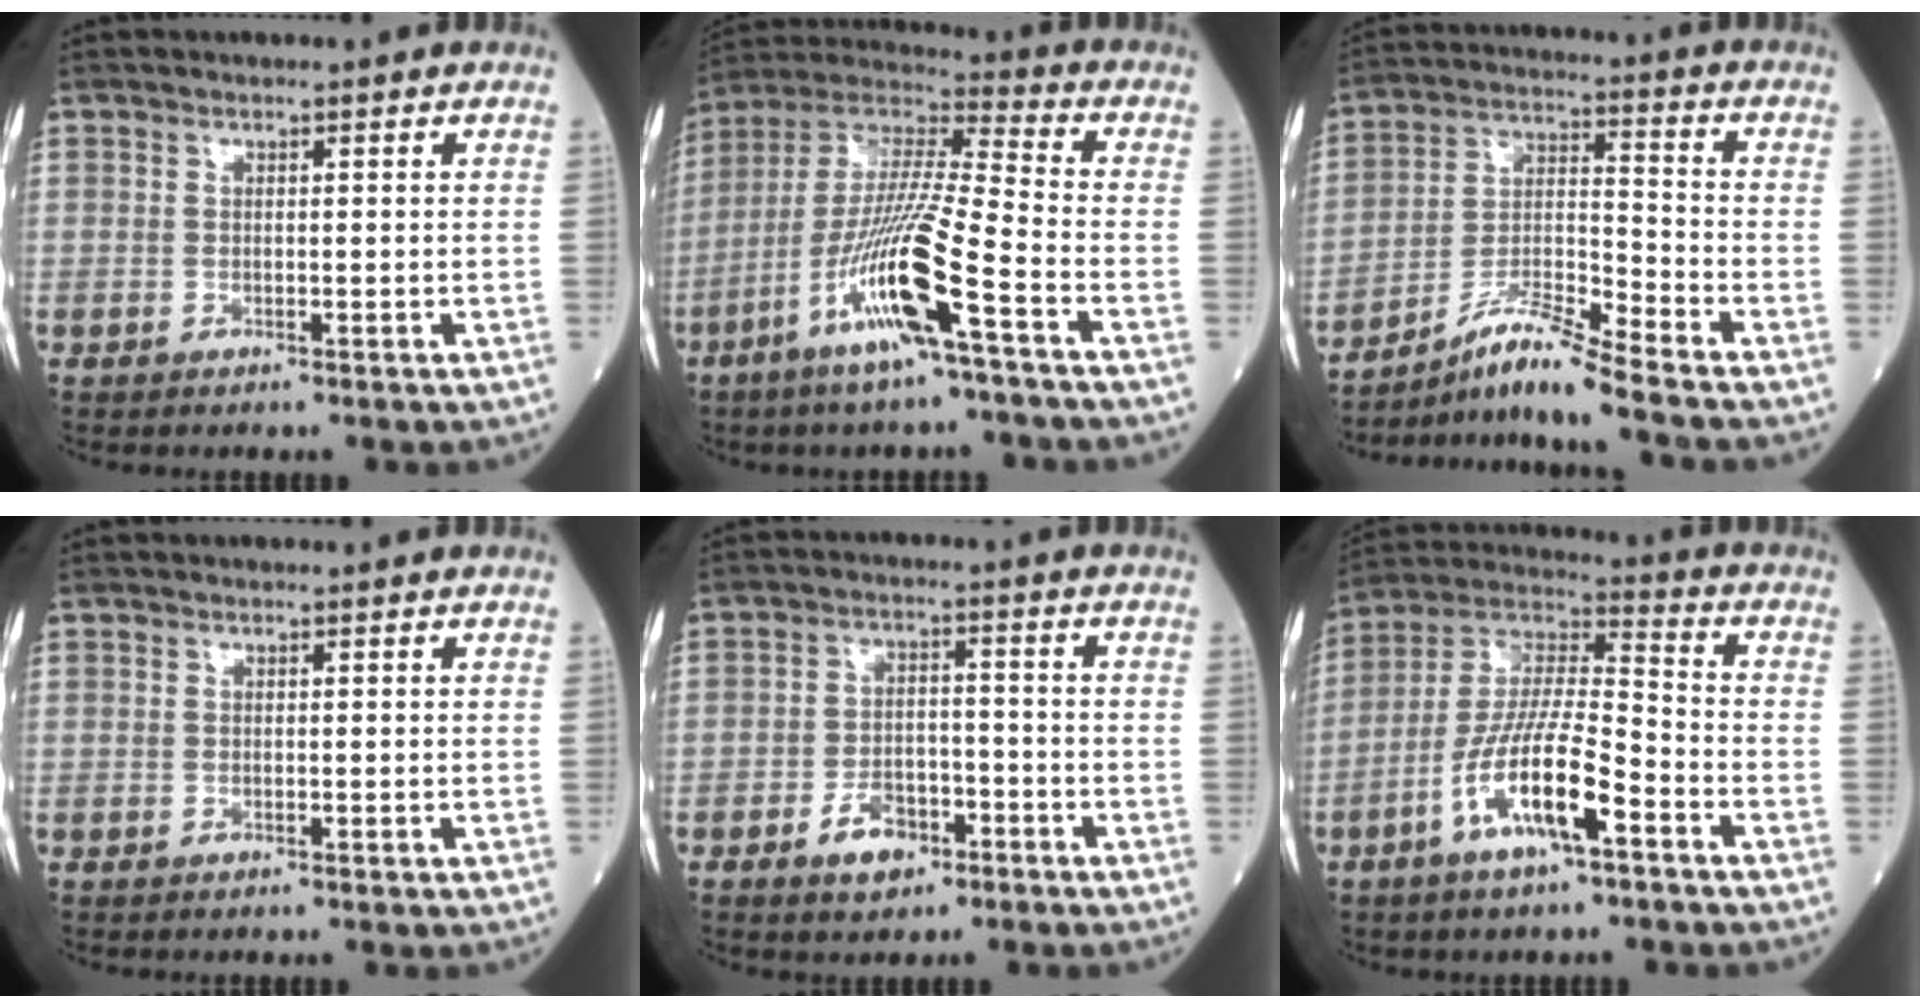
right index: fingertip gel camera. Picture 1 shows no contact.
{"total": 15.6, "force": [-7.0, -0.2, 14.0], "torque": [-0.287, -0.012, -0.138]}
{"total": 9.5, "force": [-8.1, -1.6, 4.8], "torque": [-0.100, -0.008, -0.149]}
{"total": 0.0}
{"total": 5.7, "force": [-3.3, 3.1, 3.4], "torque": [-0.060, 0.007, -0.056]}
{"total": 13.5, "force": [-6.2, 2.5, 11.7], "torque": [-0.233, 0.000, -0.117]}